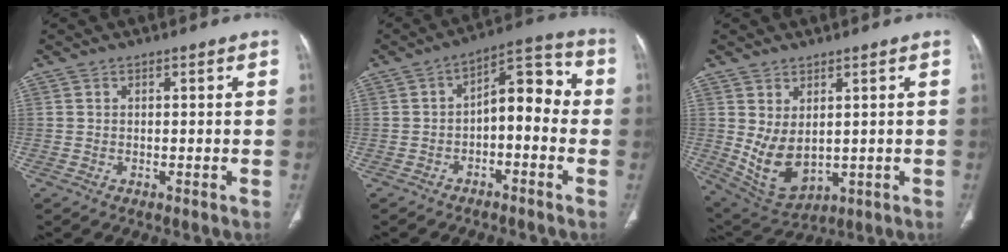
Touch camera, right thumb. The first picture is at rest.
{"total": 9.8, "force": [-1.7, 5.4, 8.0], "torque": [-0.082, 0.050, -0.037]}
{"total": 9.3, "force": [0.6, 5.8, 7.2], "torque": [-0.120, -0.014, 0.042]}